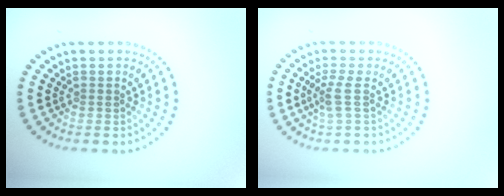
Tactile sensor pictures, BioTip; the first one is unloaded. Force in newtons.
{"total": 1.9, "press": 1.4, "slide": 1.2}